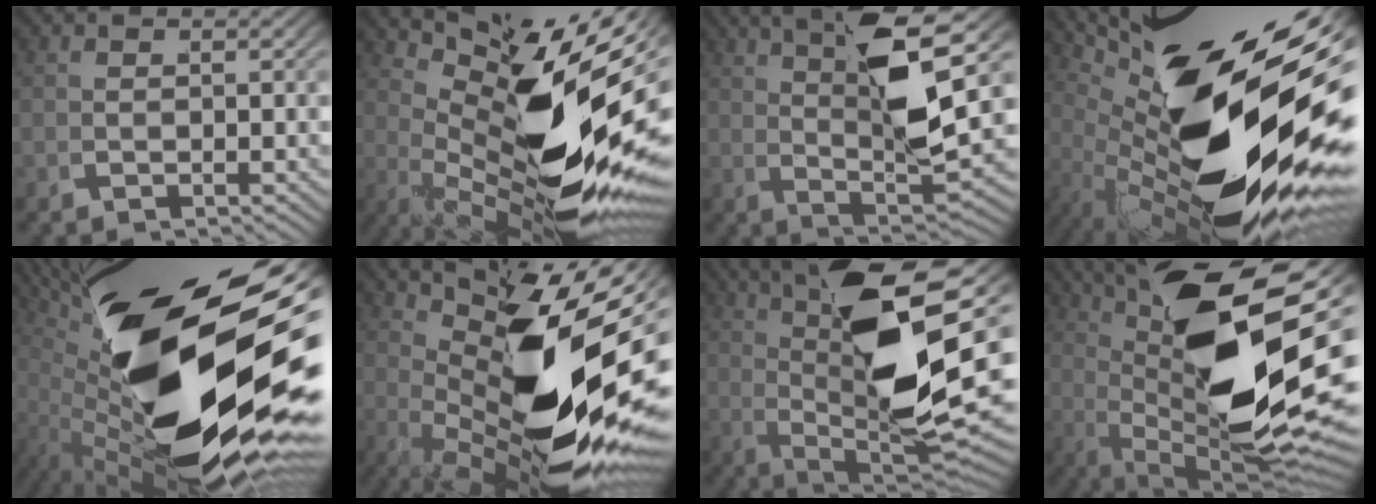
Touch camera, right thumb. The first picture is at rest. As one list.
[{"total": 19.6, "force": [0.3, 7.7, 18.0], "torque": [-0.289, -0.011, 0.031]}, {"total": 11.2, "force": [3.1, 3.5, 10.2], "torque": [-0.173, 0.001, 0.057]}, {"total": 26.8, "force": [-0.4, 11.0, 24.4], "torque": [-0.406, -0.020, 0.022]}, {"total": 30.1, "force": [-0.8, 13.4, 26.9], "torque": [-0.467, -0.025, 0.019]}, {"total": 21.6, "force": [0.2, 8.7, 19.7], "torque": [-0.316, -0.013, 0.030]}, {"total": 20.5, "force": [2.2, 9.3, 18.2], "torque": [-0.314, -0.026, 0.064]}, {"total": 25.8, "force": [2.4, 11.9, 22.8], "torque": [-0.409, -0.040, 0.076]}]